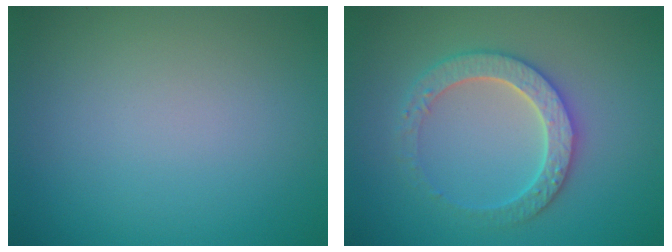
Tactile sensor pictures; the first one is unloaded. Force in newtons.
{"total": 4.4, "press": 4.3, "slide": 1.0}